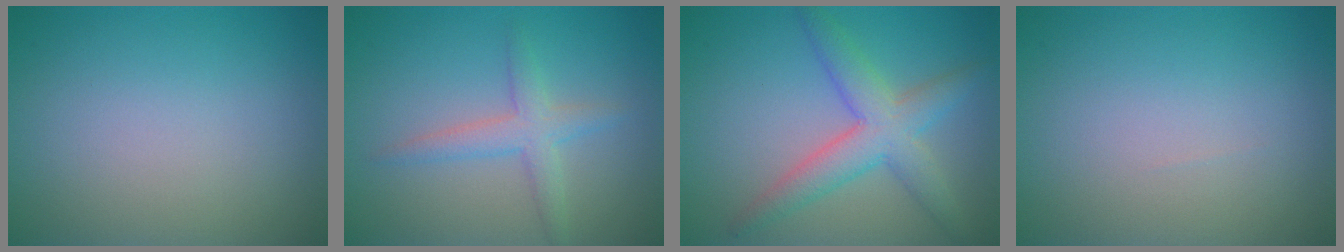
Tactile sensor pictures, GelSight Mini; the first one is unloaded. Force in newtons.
{"total": 2.5, "press": 2.5, "slide": 0.2}
{"total": 4.9, "press": 4.9, "slide": 0.2}
{"total": 0.0}